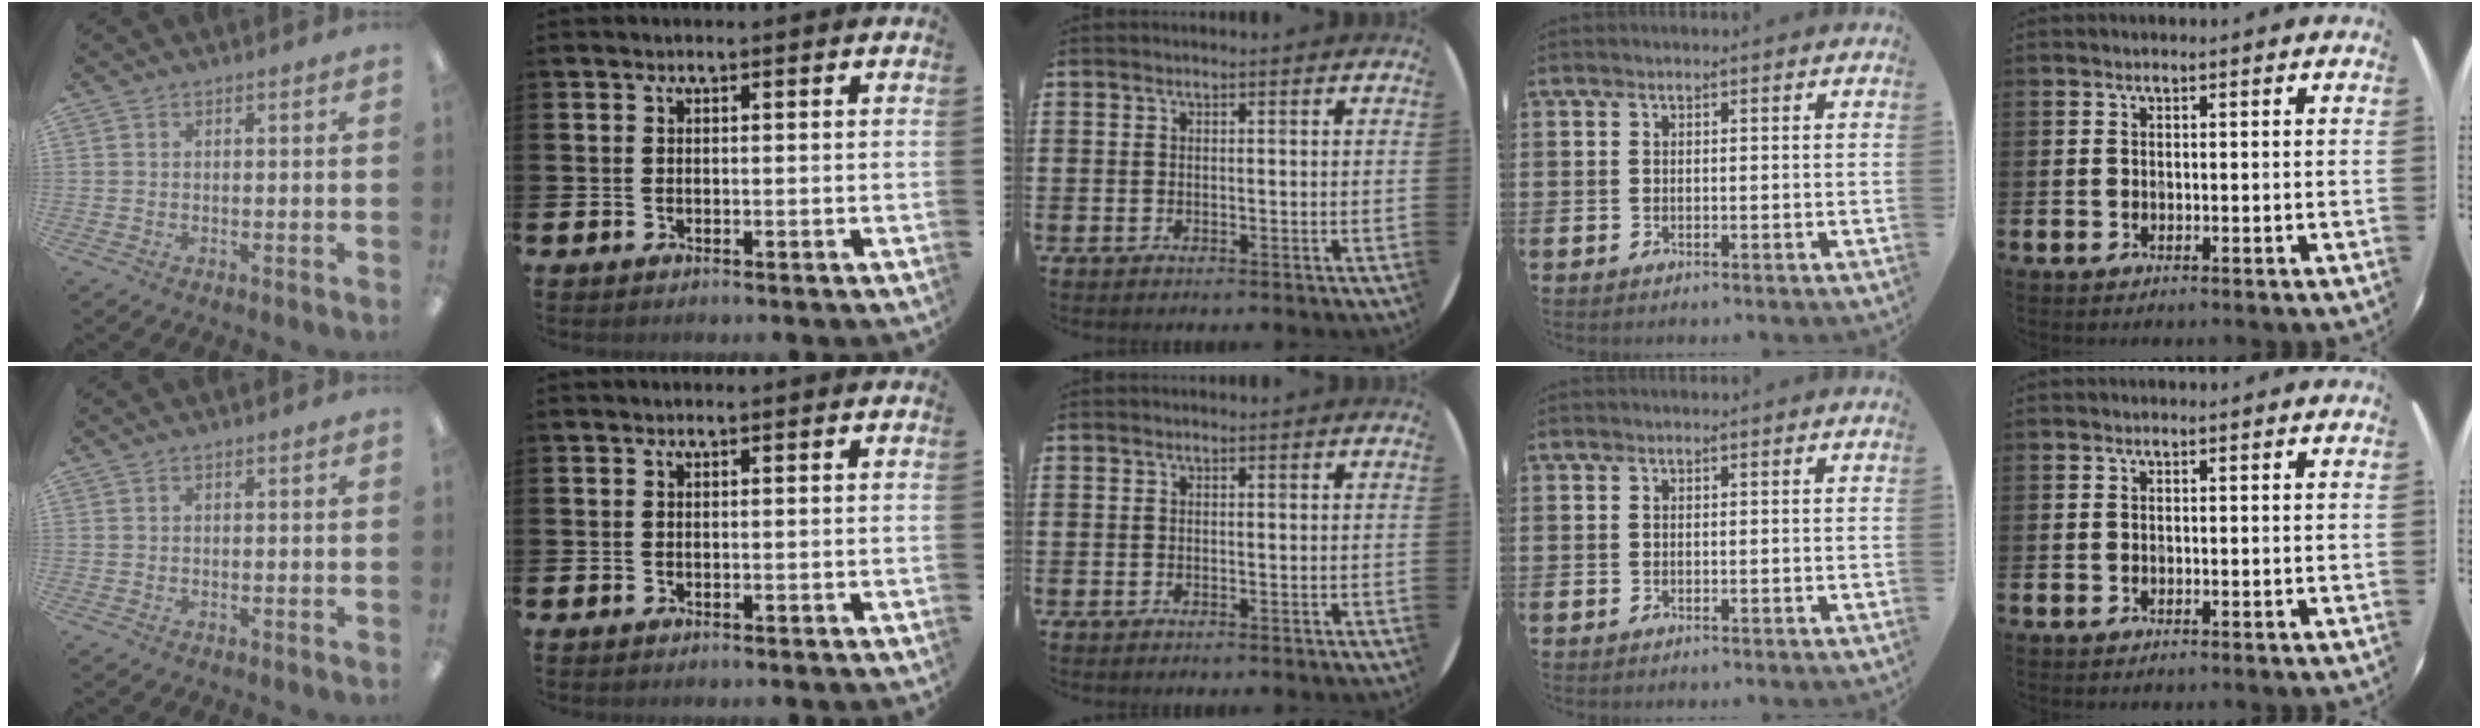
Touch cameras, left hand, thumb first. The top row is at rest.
{}